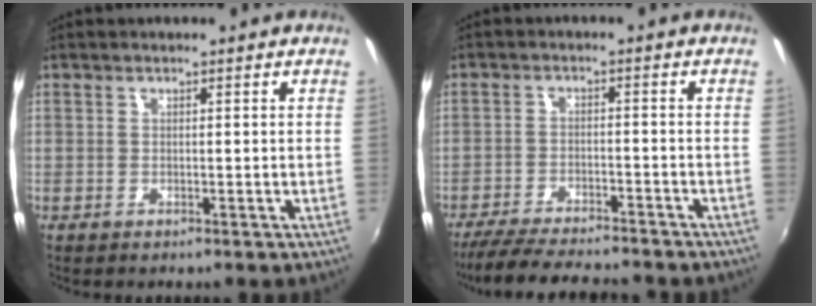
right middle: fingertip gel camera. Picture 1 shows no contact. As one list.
[{"total": 14.7, "force": [-12.9, 2.5, 6.7], "torque": [-0.140, -0.025, -0.199]}]